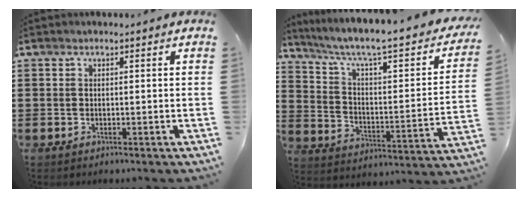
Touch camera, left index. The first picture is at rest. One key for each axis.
{"total": 6.3, "fx": 4.2, "fy": 0.8, "fz": 4.6, "tx": -0.107, "ty": -0.038, "tz": 0.061}